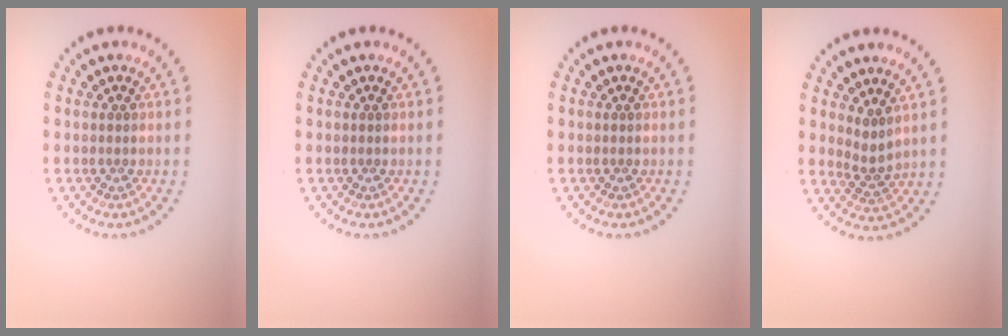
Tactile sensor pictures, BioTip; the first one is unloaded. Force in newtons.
{"total": 0.0}
{"total": 0.0}
{"total": 1.8, "press": 1.3, "slide": 1.3}